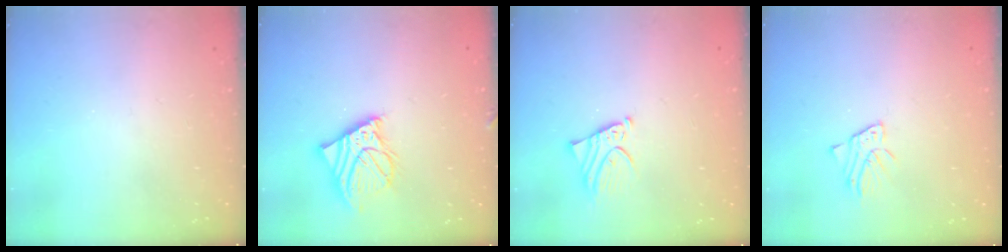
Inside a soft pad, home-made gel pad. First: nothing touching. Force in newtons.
{"total": 11.4, "press": 11.2, "slide": 2.2}
{"total": 2.9, "press": 2.8, "slide": 0.3}
{"total": 2.4, "press": 2.4, "slide": 0.2}